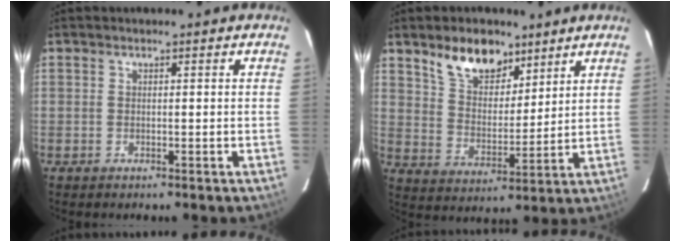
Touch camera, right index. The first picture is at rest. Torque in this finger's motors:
{"motor_torque": [0.88, 0.77, 0.43, 0.10]}